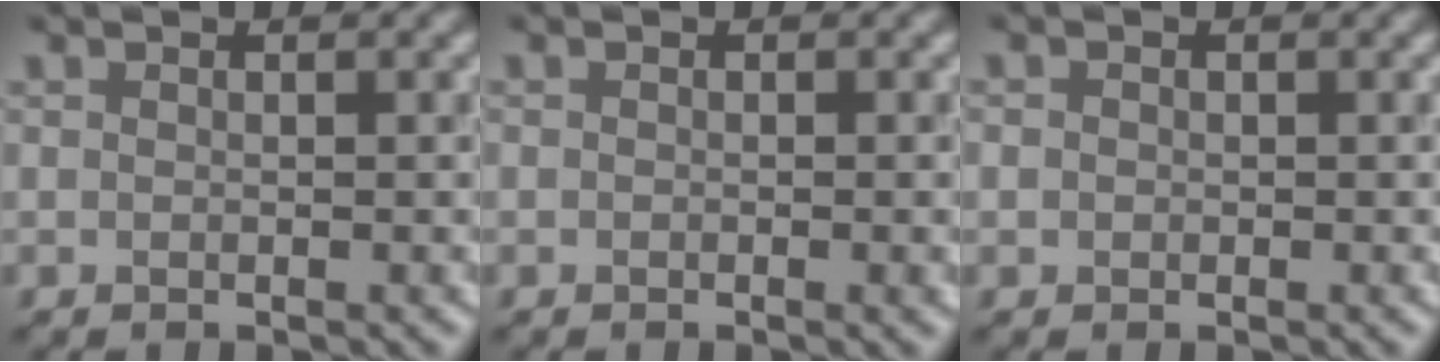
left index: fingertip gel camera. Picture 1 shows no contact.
{"total": 0.8, "force": [-0.2, 0.3, 0.7], "torque": [-0.007, -0.001, -0.002]}
{"total": 0.9, "force": [0.2, 0.9, 0.2], "torque": [0.002, 0.000, -0.005]}